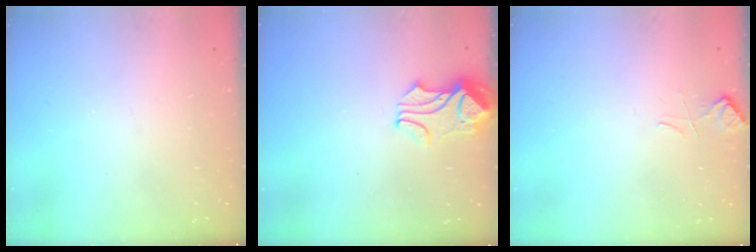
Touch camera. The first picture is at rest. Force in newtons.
{"total": 2.5, "press": 2.4, "slide": 0.6}
{"total": 2.5, "press": 2.5, "slide": 0.5}